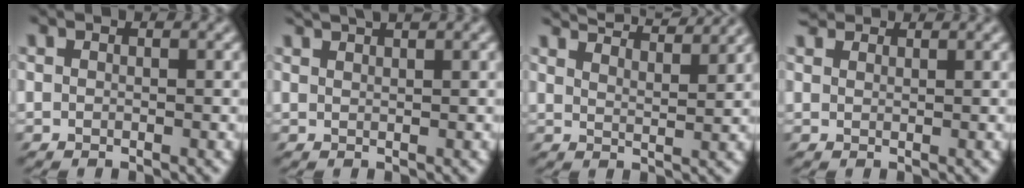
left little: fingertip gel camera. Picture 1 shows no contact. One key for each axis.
{"total": 3.0, "fx": 2.6, "fy": 0.1, "fz": 1.5, "tx": -0.039, "ty": 0.020, "tz": 0.046}
{"total": 6.9, "fx": 6.3, "fy": 0.8, "fz": 2.7, "tx": -0.052, "ty": 0.017, "tz": 0.074}
{"total": 2.7, "fx": 2.0, "fy": 1.6, "fz": 0.8, "tx": -0.051, "ty": 0.013, "tz": 0.042}